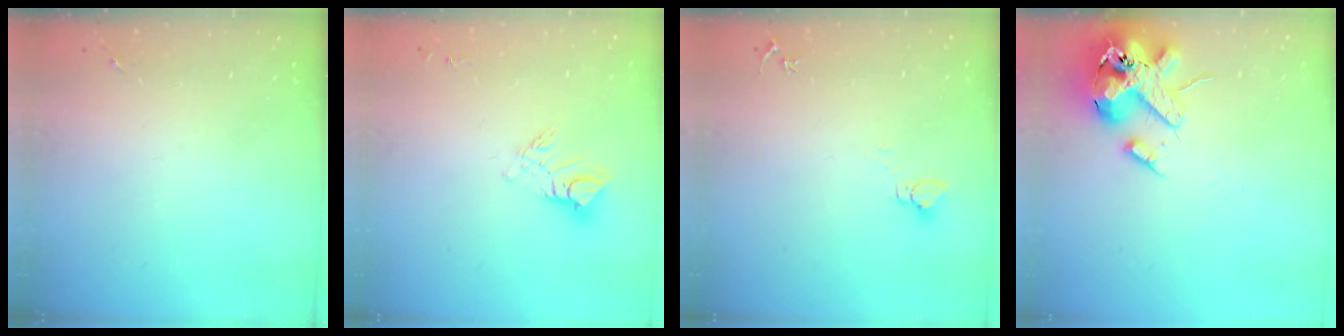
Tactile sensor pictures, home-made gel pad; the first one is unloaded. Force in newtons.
{"total": 10.0, "press": 9.9, "slide": 1.0}
{"total": 2.7, "press": 2.7, "slide": 0.1}
{"total": 16.9, "press": 16.7, "slide": 2.8}